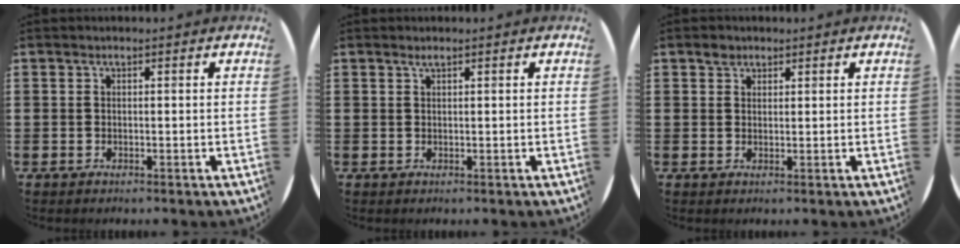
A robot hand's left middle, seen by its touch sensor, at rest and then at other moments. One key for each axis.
{"total": 0.6, "fx": 0.4, "fy": 0.0, "fz": 0.4, "tx": -0.008, "ty": -0.001, "tz": 0.008}
{"total": 1.6, "fx": 1.3, "fy": 0.9, "fz": 0.3, "tx": 0.009, "ty": -0.002, "tz": 0.021}